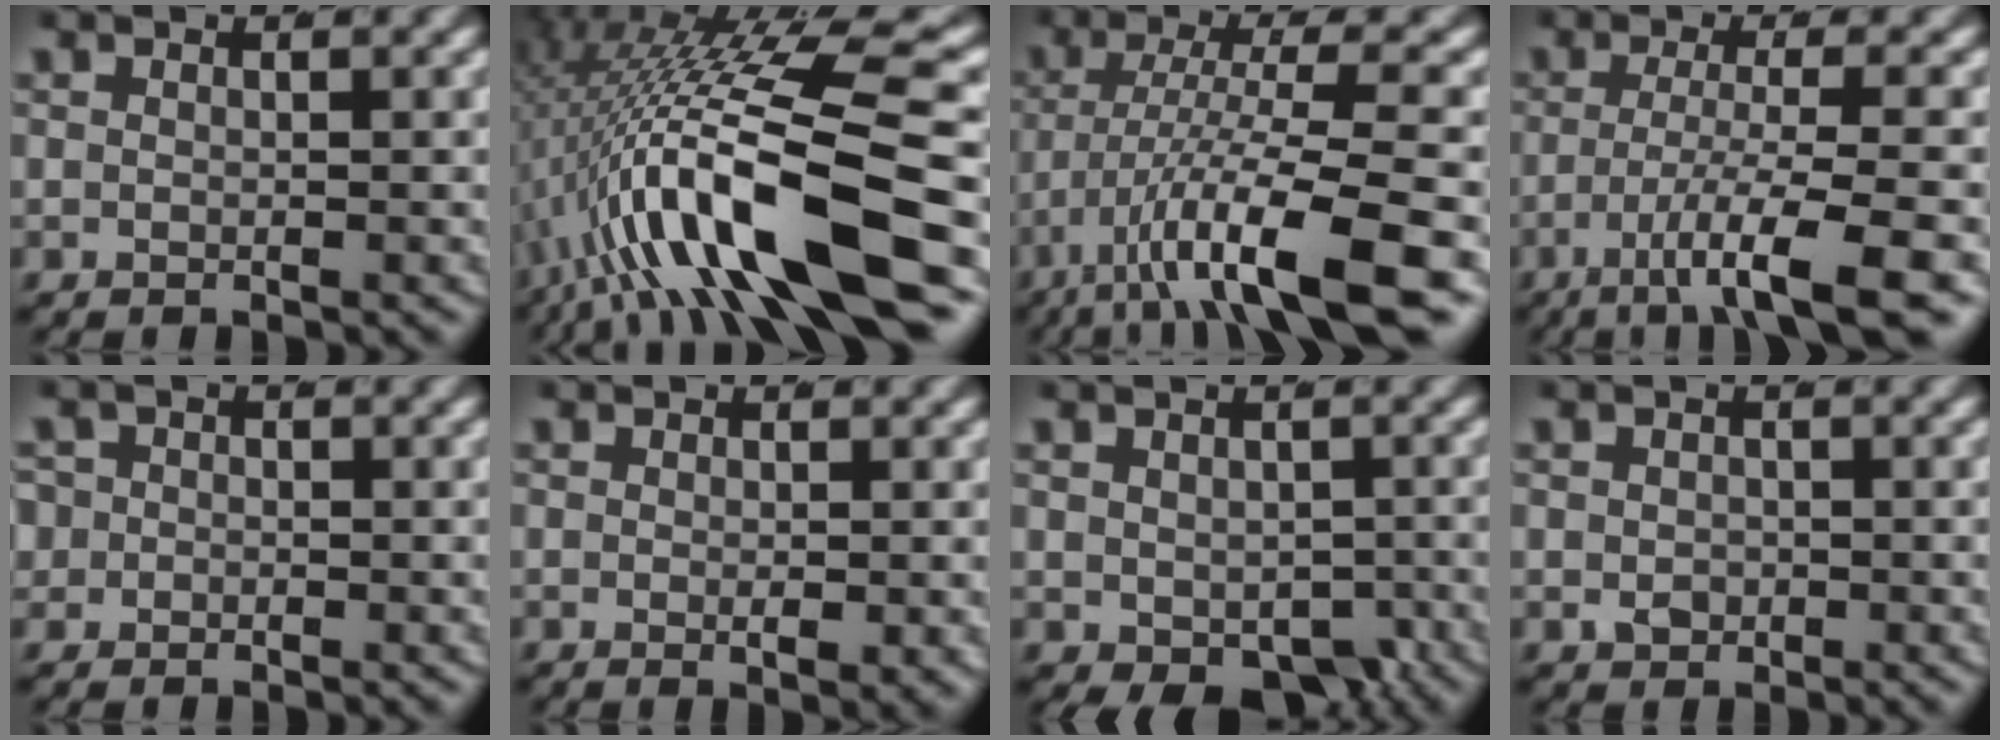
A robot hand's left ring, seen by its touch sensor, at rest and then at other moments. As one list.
[{"total": 14.8, "force": [-1.9, 5.0, 13.8], "torque": [-0.223, -0.002, -0.014]}, {"total": 9.5, "force": [-4.9, 2.5, 7.8], "torque": [-0.138, -0.024, -0.061]}, {"total": 8.3, "force": [-5.3, 1.1, 6.3], "torque": [-0.098, -0.025, -0.068]}, {"total": 1.8, "force": [-0.4, 1.7, 0.4], "torque": [-0.013, -0.014, -0.003]}, {"total": 1.4, "force": [-0.2, 0.3, 1.3], "torque": [-0.021, -0.007, 0.000]}, {"total": 4.7, "force": [-2.5, 2.7, 2.9], "torque": [-0.044, -0.032, -0.019]}, {"total": 1.1, "force": [-0.4, 0.9, 0.6], "torque": [-0.013, -0.012, 0.004]}]